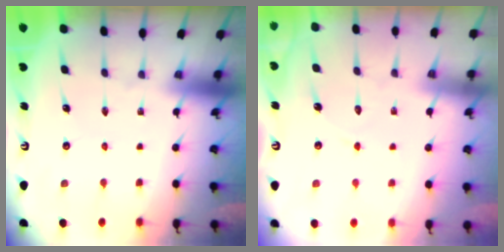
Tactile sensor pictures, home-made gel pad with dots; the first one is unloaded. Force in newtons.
{"total": 3.6, "press": 3.5, "slide": 0.3}